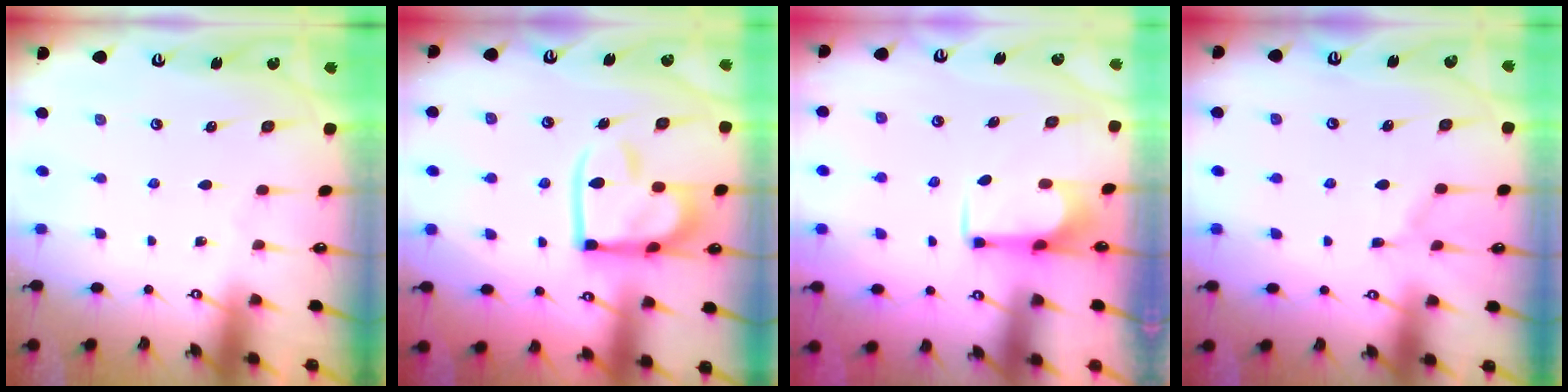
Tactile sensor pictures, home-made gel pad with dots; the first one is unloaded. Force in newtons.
{"total": 15.4, "press": 15.3, "slide": 1.7}
{"total": 1.9, "press": 1.9, "slide": 0.2}
{"total": 4.6, "press": 4.6, "slide": 0.6}